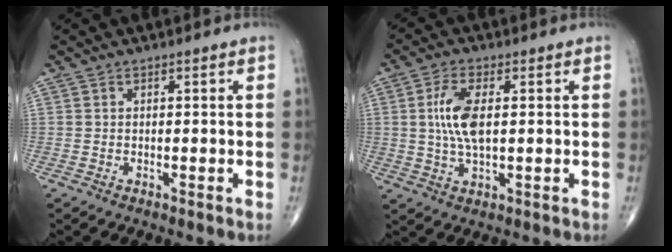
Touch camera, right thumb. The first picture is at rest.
{"total": 7.8, "force": [0.9, 3.3, 7.0], "torque": [-0.148, -0.002, 0.018]}